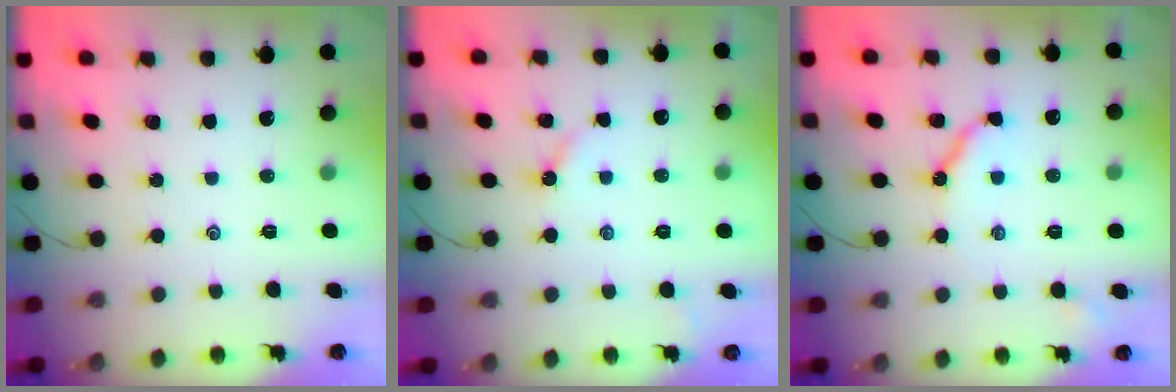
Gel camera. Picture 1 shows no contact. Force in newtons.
{"total": 2.6, "press": 2.6, "slide": 0.3}
{"total": 9.7, "press": 9.6, "slide": 1.0}